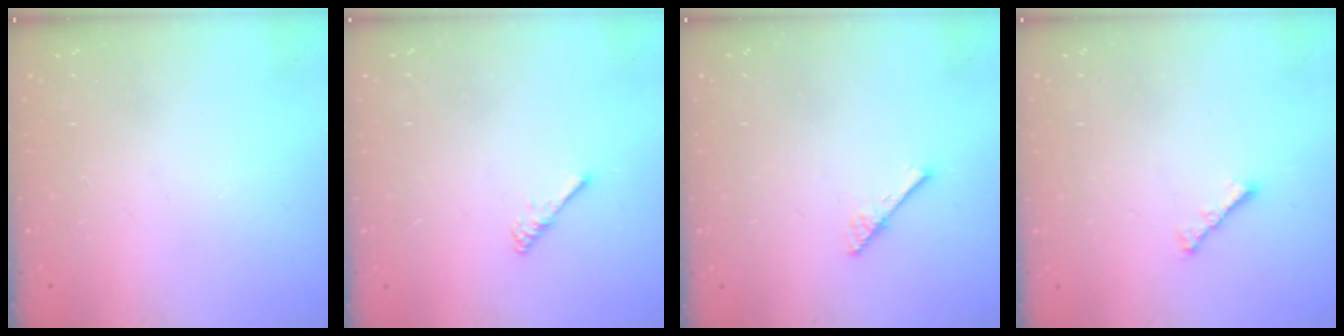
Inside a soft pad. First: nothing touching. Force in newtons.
{"total": 2.5, "press": 2.5, "slide": 0.4}
{"total": 3.0, "press": 3.0, "slide": 0.3}
{"total": 2.4, "press": 2.3, "slide": 0.6}